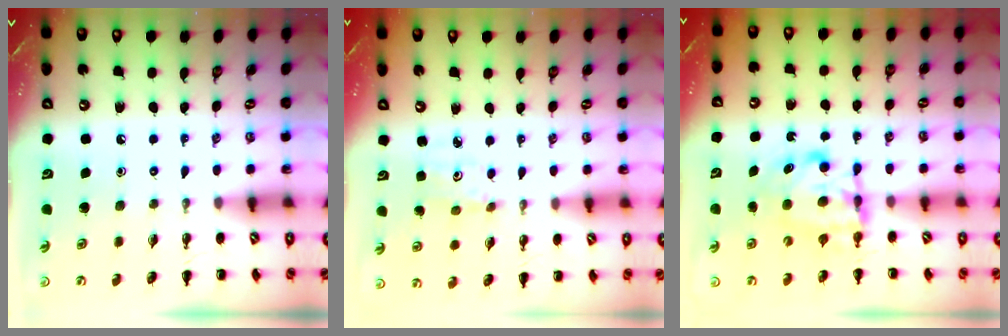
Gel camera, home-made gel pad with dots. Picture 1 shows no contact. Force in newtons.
{"total": 2.4, "press": 2.3, "slide": 0.8}
{"total": 6.3, "press": 6.3, "slide": 0.3}